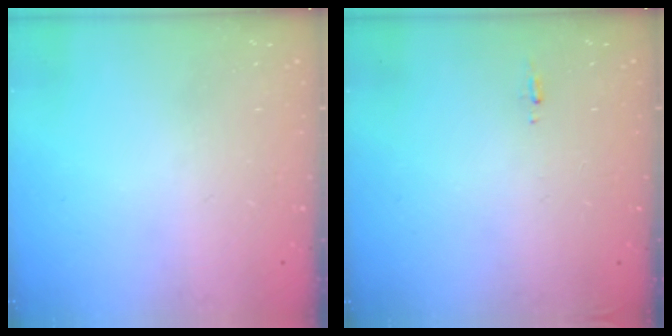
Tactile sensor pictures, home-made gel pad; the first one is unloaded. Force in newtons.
{"total": 5.0, "press": 4.7, "slide": 1.8}